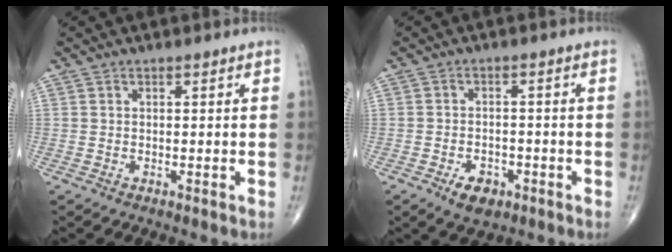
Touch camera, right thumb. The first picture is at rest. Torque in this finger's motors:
{"motor_torque": [-0.16, 0.16, 0.32, 0.01, 0.01]}